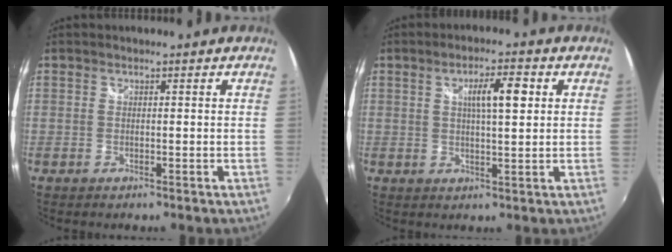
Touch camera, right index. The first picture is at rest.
{"total": 6.2, "force": [1.9, 1.2, 5.8], "torque": [-0.094, 0.008, 0.031]}